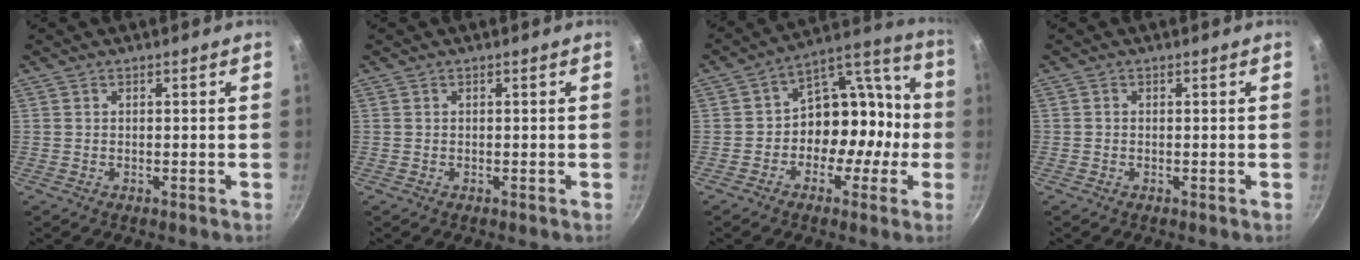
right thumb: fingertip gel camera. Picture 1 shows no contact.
{"total": 0.0}
{"total": 14.0, "force": [-2.9, 10.7, 8.5], "torque": [-0.059, 0.076, -0.049]}
{"total": 0.0}